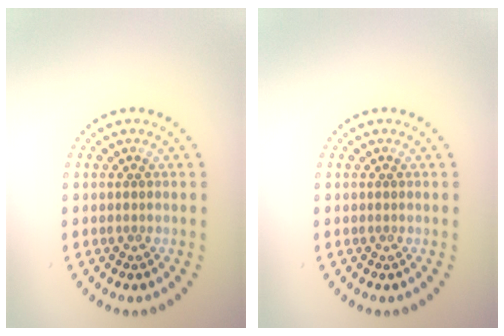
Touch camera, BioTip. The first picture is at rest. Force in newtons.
{"total": 0.0}